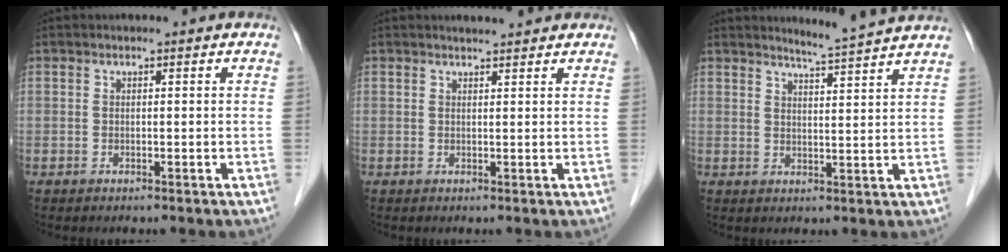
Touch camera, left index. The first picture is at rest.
{"total": 3.4, "force": [3.2, 0.5, 1.1], "torque": [-0.011, 0.012, 0.042]}
{"total": 5.8, "force": [5.4, -1.7, 1.3], "torque": [-0.029, -0.014, 0.075]}